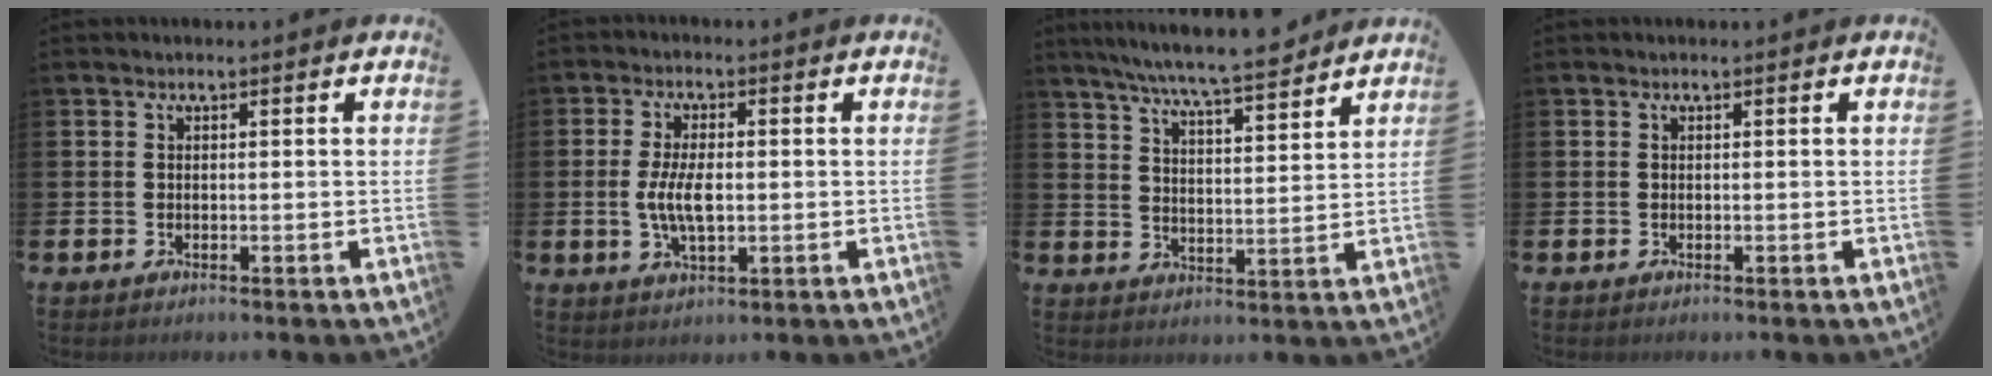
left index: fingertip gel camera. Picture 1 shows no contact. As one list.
[{"total": 5.4, "force": [0.0, 2.4, 4.9], "torque": [-0.100, 0.000, -0.007]}, {"total": 7.9, "force": [7.4, 0.2, 2.7], "torque": [-0.069, -0.045, 0.130]}, {"total": 0.0}]